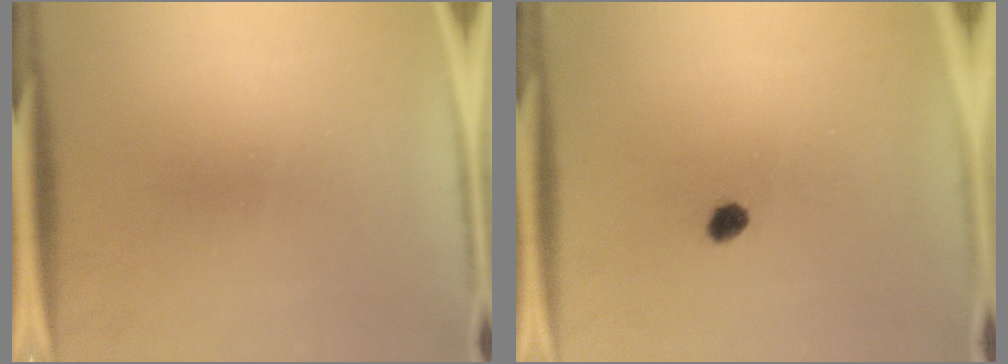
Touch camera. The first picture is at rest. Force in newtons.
{"total": 2.2}